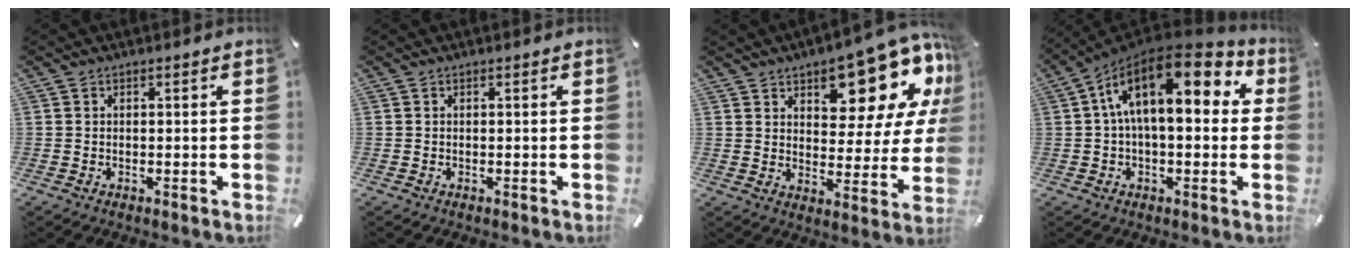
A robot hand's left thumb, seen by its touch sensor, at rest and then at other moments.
{"total": 0.0}
{"total": 16.1, "force": [11.6, 7.3, 8.6], "torque": [-0.103, -0.096, 0.194]}
{"total": 18.5, "force": [5.9, 8.6, 15.2], "torque": [-0.254, -0.036, 0.096]}